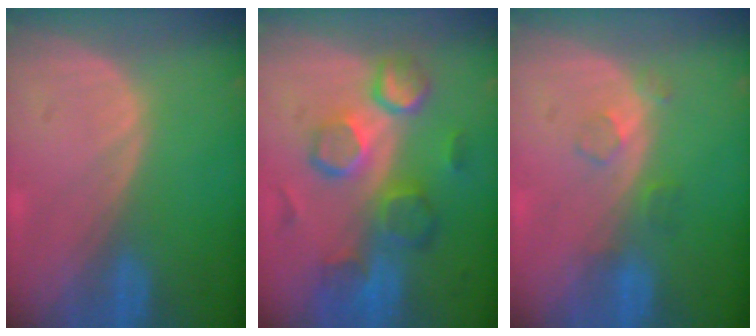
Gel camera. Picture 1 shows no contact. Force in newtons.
{"total": 10.5, "press": 9.2, "slide": 5.1}
{"total": 2.5, "press": 2.5, "slide": 0.3}